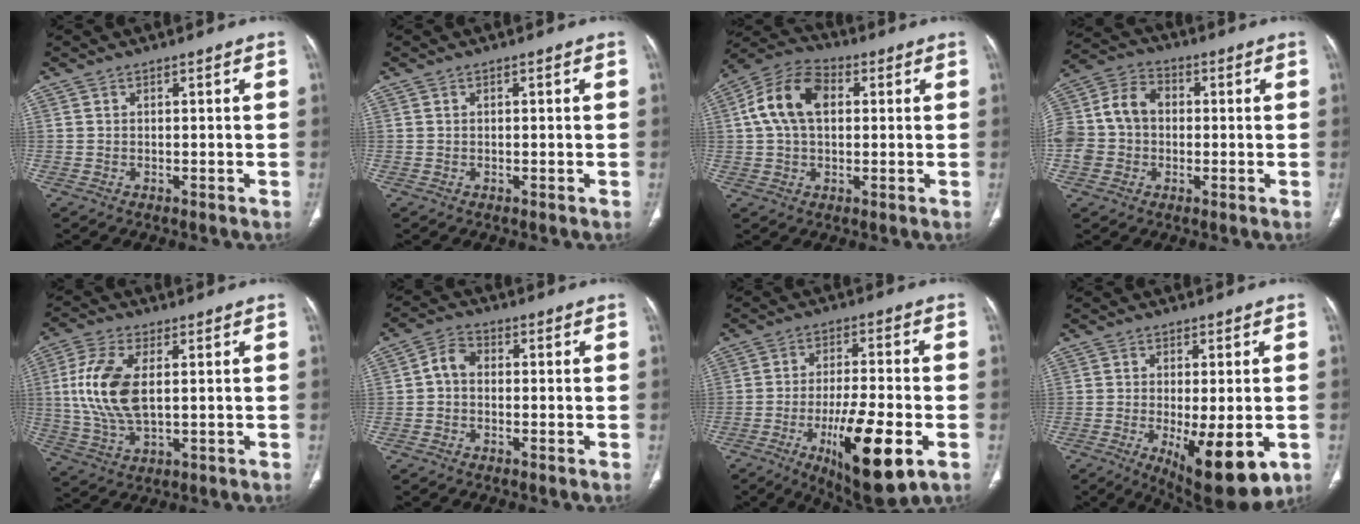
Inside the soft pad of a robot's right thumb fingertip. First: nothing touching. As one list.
[{"total": 0.0}, {"total": 12.0, "force": [2.3, 7.7, 9.0], "torque": [-0.169, 0.026, 0.034]}, {"total": 12.8, "force": [-0.5, 10.5, 7.3], "torque": [-0.141, 0.039, -0.015]}, {"total": 11.3, "force": [1.6, 5.5, 9.7], "torque": [-0.219, -0.008, 0.039]}, {"total": 4.1, "force": [-0.3, 3.1, 2.7], "torque": [-0.043, 0.014, -0.016]}, {"total": 16.6, "force": [-6.3, 4.7, 14.7], "torque": [-0.245, 0.004, -0.090]}, {"total": 13.5, "force": [-4.2, 4.7, 11.9], "torque": [-0.167, -0.019, -0.048]}]